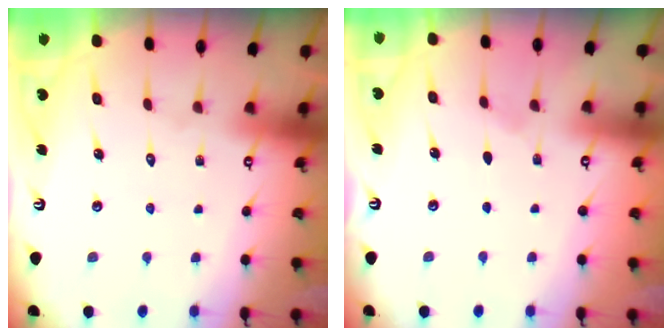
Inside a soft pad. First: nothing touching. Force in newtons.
{"total": 3.8, "press": 3.3, "slide": 1.9}